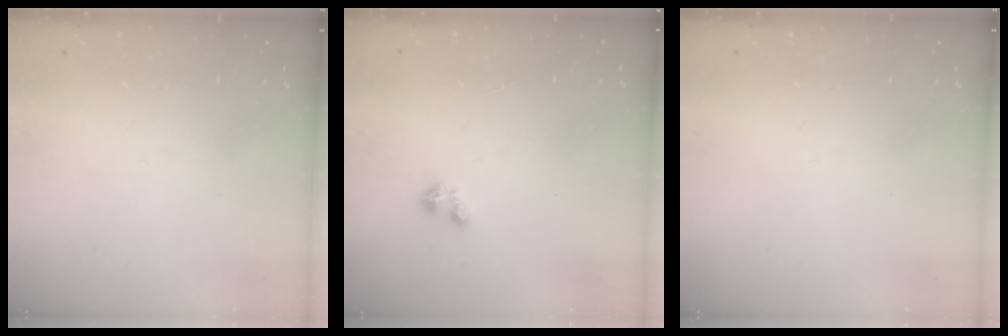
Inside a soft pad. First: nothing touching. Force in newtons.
{"total": 1.8, "press": 1.8, "slide": 0.4}
{"total": 0.0}